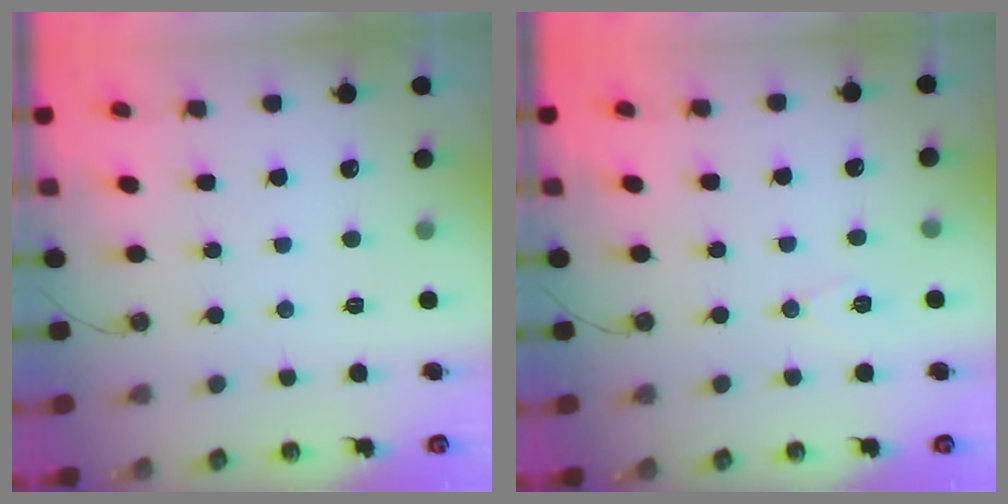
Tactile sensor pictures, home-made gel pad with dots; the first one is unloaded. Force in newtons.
{"total": 6.8, "press": 5.2, "slide": 4.4}